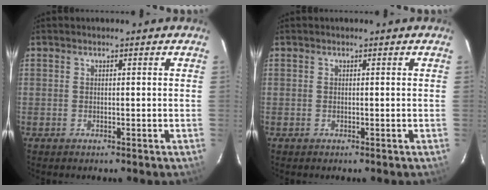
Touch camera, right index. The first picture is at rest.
{"total": 0.0}